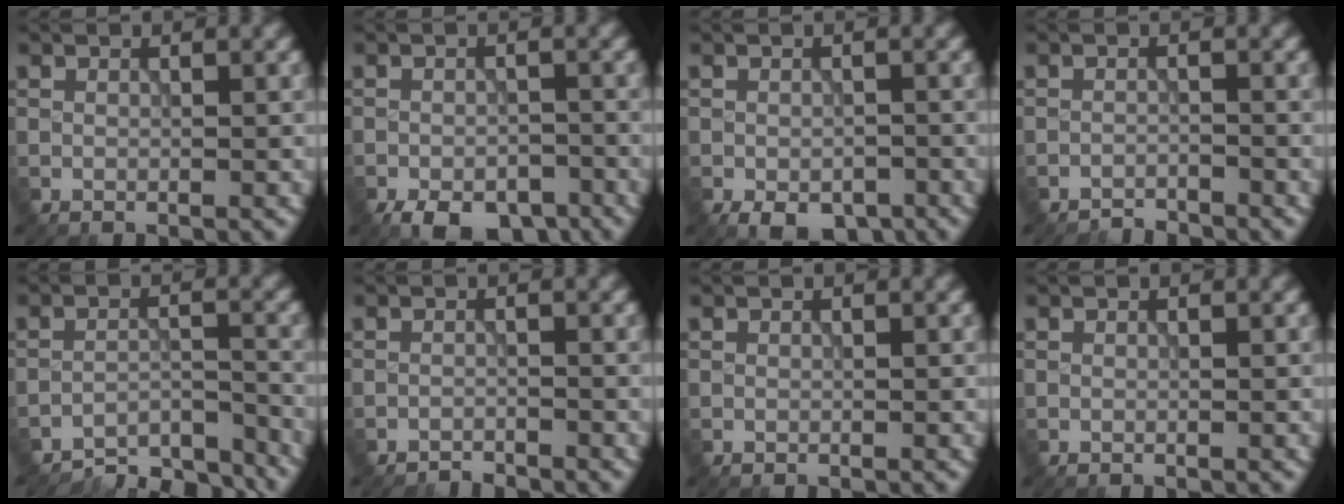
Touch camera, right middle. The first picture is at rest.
{"total": 5.2, "force": [-3.7, 2.4, 2.7], "torque": [-0.034, -0.006, -0.058]}
{"total": 3.6, "force": [-2.2, 1.9, 2.1], "torque": [-0.028, -0.010, -0.031]}
{"total": 1.8, "force": [-1.8, 0.1, 0.0], "torque": [0.005, 0.002, -0.035]}
{"total": 6.3, "force": [-6.1, 1.1, 1.4], "torque": [-0.023, -0.002, -0.098]}
{"total": 1.5, "force": [-1.5, 0.1, 0.0], "torque": [0.005, 0.000, -0.030]}
{"total": 0.0}
{"total": 0.0}